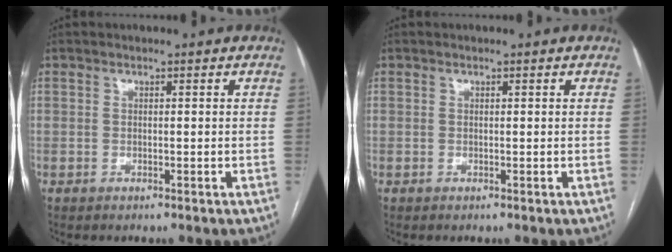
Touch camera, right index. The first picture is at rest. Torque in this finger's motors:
{"motor_torque": [0.05, 0.04, 0.03, 0.01]}